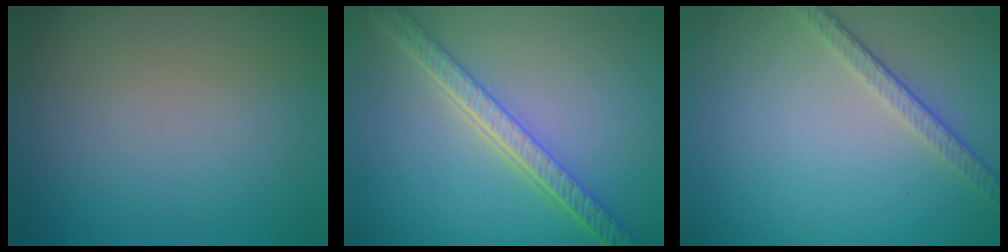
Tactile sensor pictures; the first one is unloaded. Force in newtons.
{"total": 5.5, "press": 4.3, "slide": 3.4}
{"total": 2.5, "press": 2.1, "slide": 1.4}